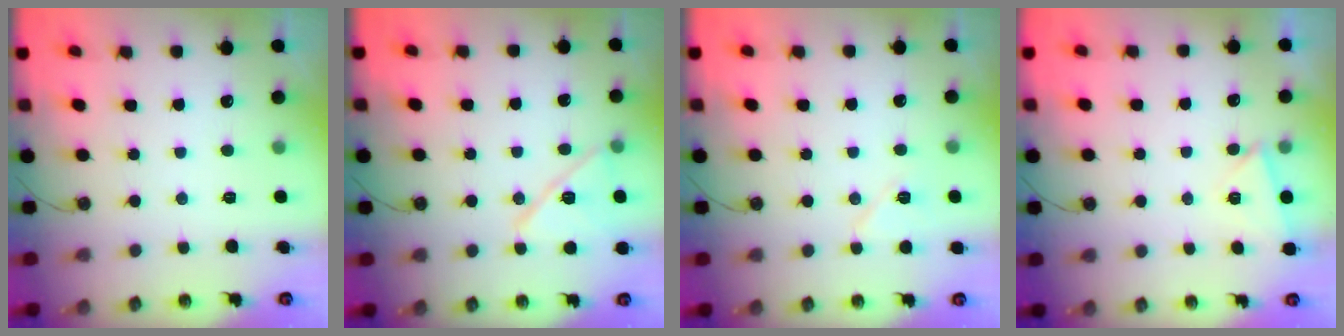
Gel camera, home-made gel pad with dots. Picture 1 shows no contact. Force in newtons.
{"total": 14.3, "press": 13.8, "slide": 3.8}
{"total": 6.0, "press": 6.0, "slide": 0.2}
{"total": 3.0, "press": 2.5, "slide": 1.7}